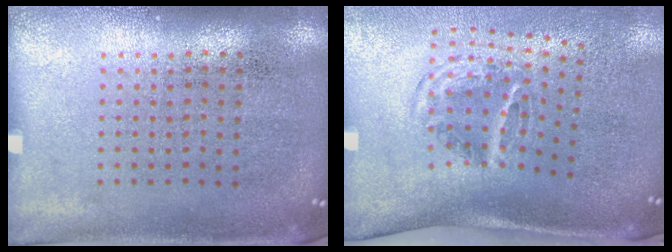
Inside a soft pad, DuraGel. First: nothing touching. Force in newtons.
{"total": 2.0, "press": 1.2, "slide": 1.6}